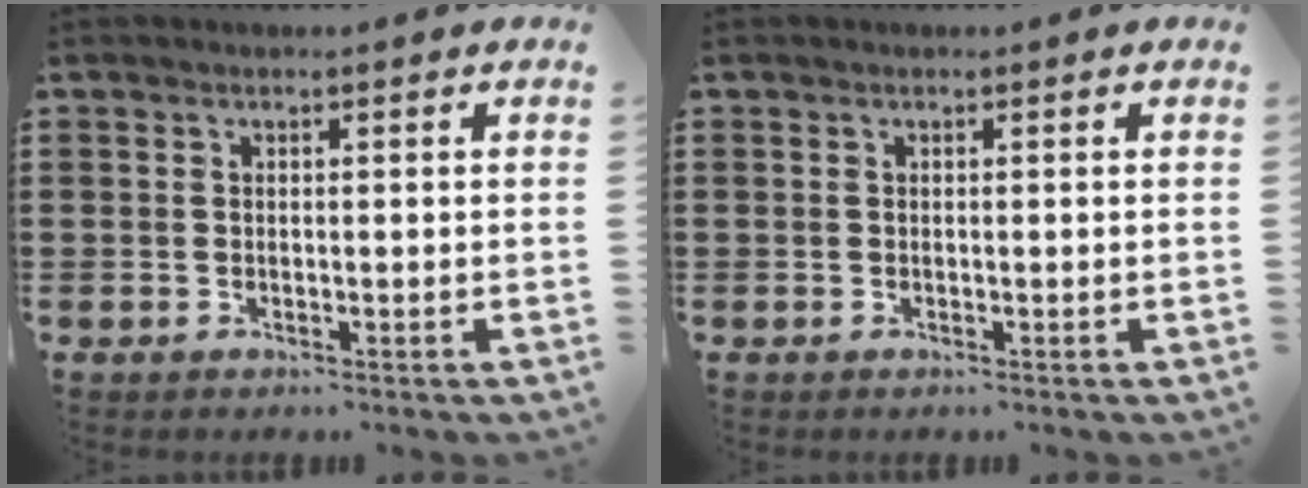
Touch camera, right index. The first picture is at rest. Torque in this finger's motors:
{"motor_torque": [0.00, 0.00, 0.02, -0.01]}